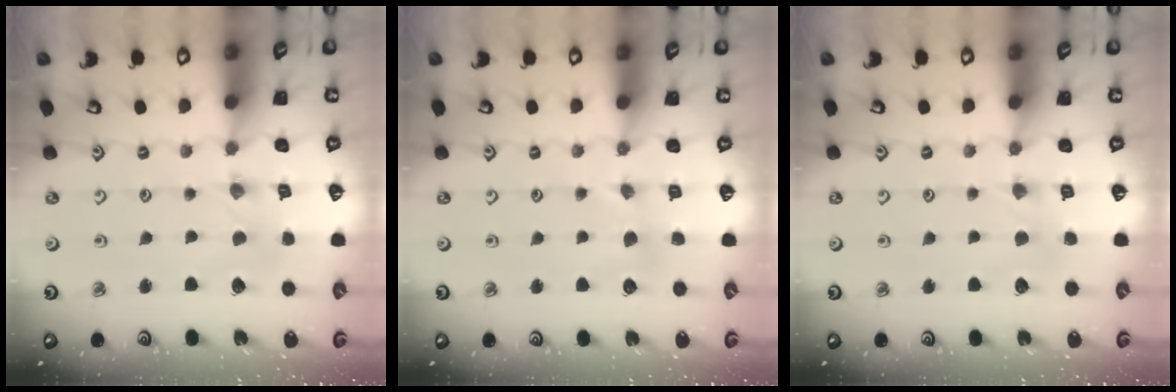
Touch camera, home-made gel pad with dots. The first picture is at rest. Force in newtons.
{"total": 2.1, "press": 2.0, "slide": 0.3}
{"total": 2.4, "press": 2.4, "slide": 0.5}